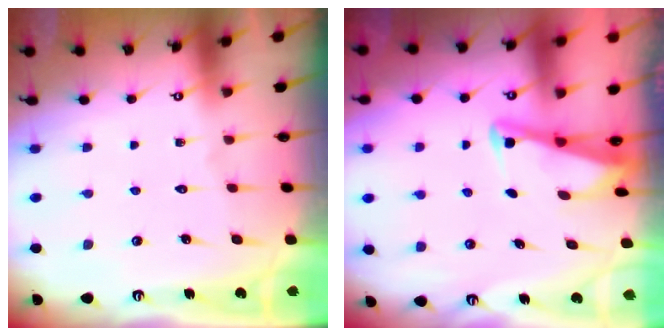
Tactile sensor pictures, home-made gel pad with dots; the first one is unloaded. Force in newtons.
{"total": 2.7, "press": 2.6, "slide": 0.4}